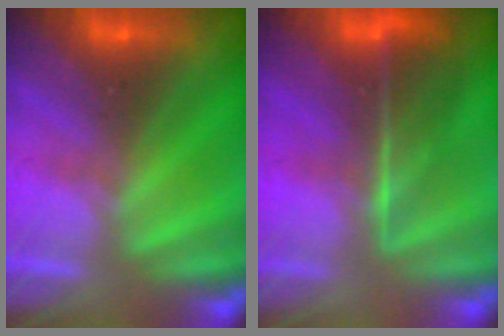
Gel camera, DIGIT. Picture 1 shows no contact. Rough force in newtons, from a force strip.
{"total": 7.3}